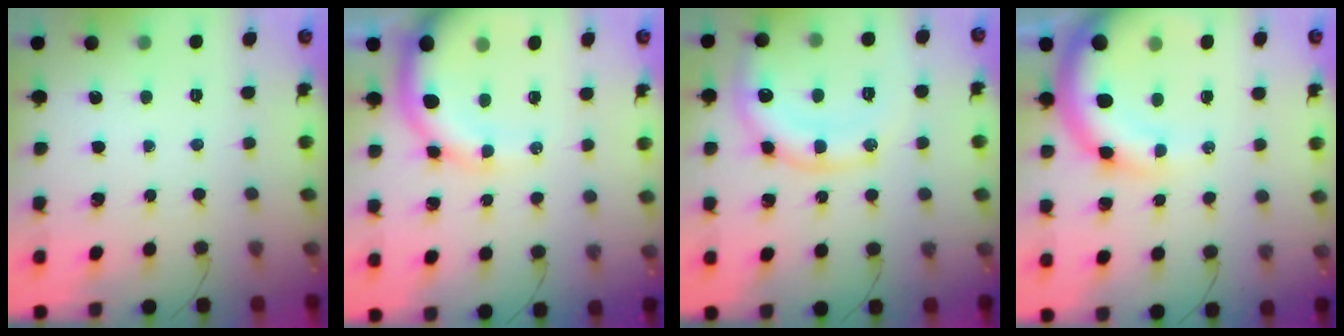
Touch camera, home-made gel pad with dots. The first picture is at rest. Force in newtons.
{"total": 12.6, "press": 12.2, "slide": 3.0}
{"total": 13.8, "press": 13.7, "slide": 1.5}
{"total": 14.0, "press": 13.6, "slide": 3.6}